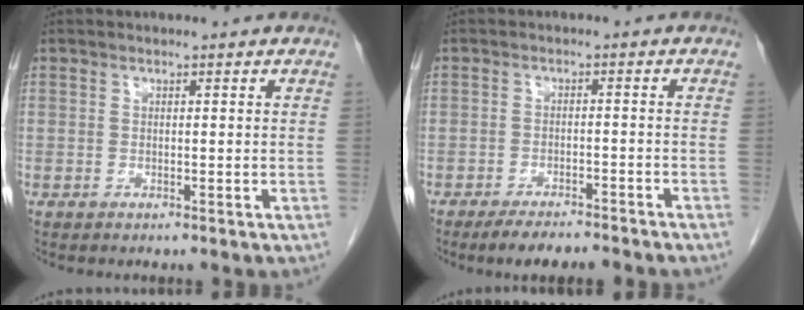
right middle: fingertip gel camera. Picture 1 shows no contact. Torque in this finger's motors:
{"motor_torque": [1.08, -0.72, 0.11, 0.06]}